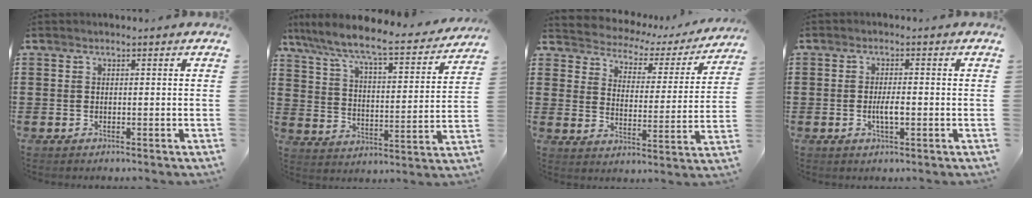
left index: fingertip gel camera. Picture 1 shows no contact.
{"total": 7.4, "force": [6.6, 0.2, 3.4], "torque": [-0.096, -0.049, 0.105]}
{"total": 2.6, "force": [2.3, 1.2, 0.2], "torque": [-0.026, -0.023, 0.029]}
{"total": 3.1, "force": [-0.6, 0.8, 3.0], "torque": [-0.059, -0.003, -0.013]}